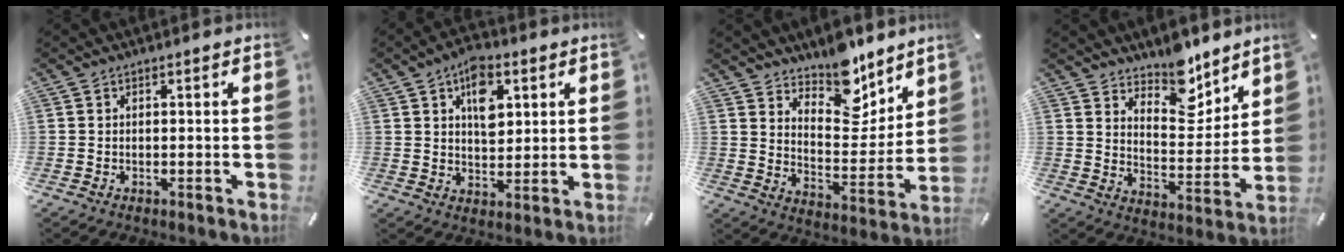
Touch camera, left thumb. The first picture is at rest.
{"total": 9.3, "force": [3.8, 6.0, 6.0], "torque": [-0.072, -0.010, 0.063]}
{"total": 12.5, "force": [11.1, 5.4, 2.3], "torque": [-0.019, -0.116, 0.203]}
{"total": 11.0, "force": [9.7, 4.9, 2.1], "torque": [-0.013, -0.096, 0.176]}